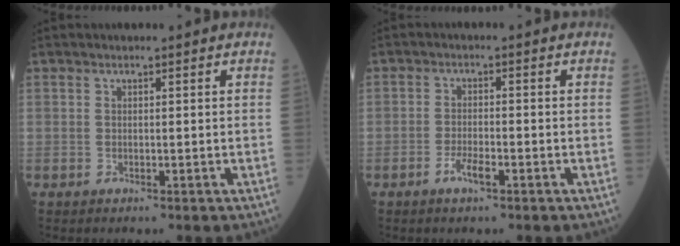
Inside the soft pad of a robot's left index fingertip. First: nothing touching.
{"total": 2.7, "force": [-1.7, 0.6, 2.0], "torque": [-0.039, -0.002, -0.035]}